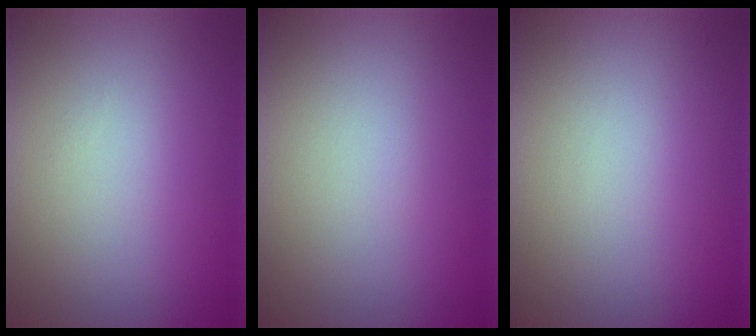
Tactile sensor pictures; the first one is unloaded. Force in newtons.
{"total": 0.0}
{"total": 0.0}